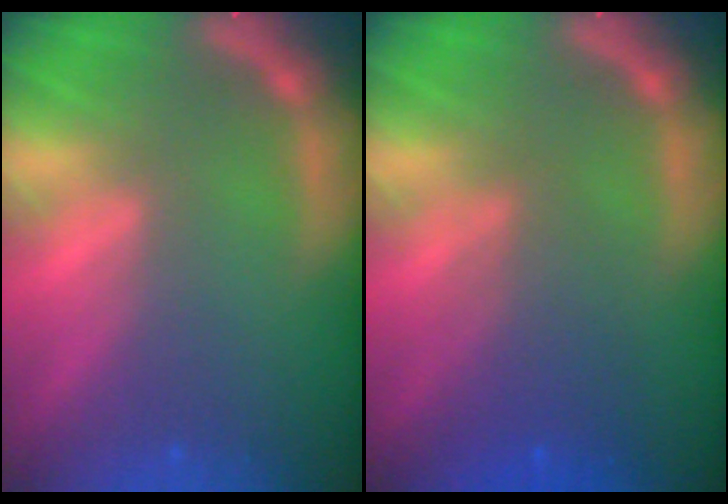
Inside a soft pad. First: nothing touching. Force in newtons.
{"total": 4.1}